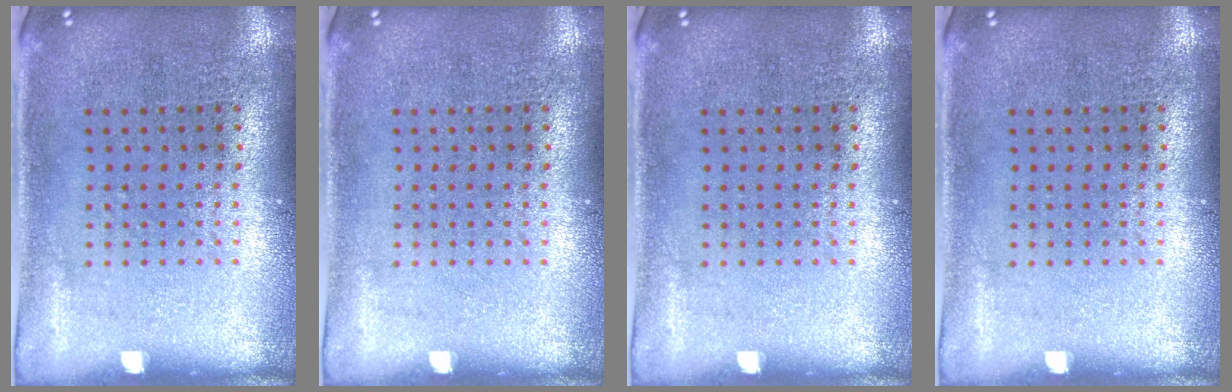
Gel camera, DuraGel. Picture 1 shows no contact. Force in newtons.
{"total": 0.0}
{"total": 0.0}
{"total": 0.0}